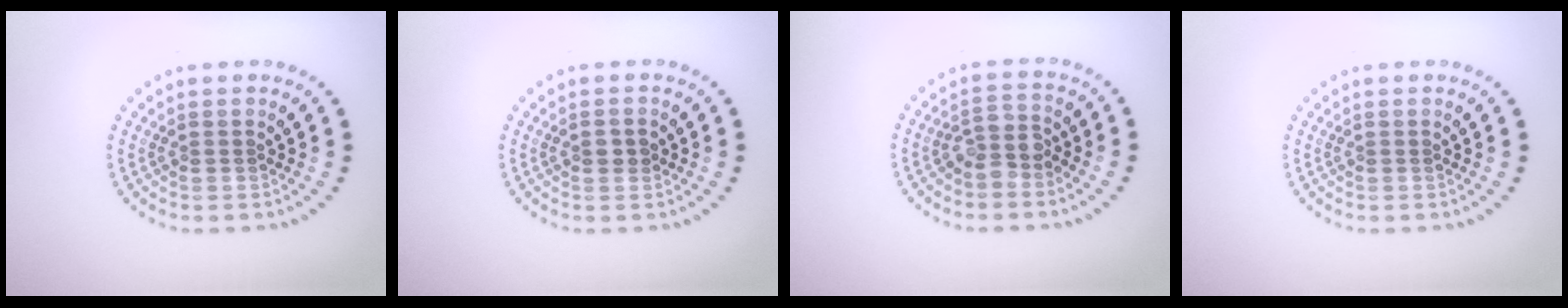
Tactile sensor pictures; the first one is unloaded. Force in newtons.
{"total": 1.4, "press": 1.4, "slide": 0.1}
{"total": 2.5, "press": 2.0, "slide": 1.5}
{"total": 0.0}